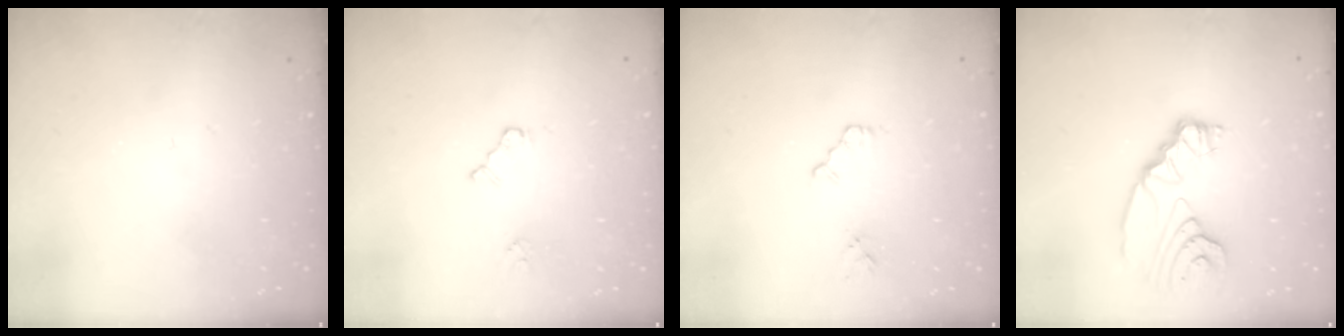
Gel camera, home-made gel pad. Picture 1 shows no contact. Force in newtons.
{"total": 2.6, "press": 2.6, "slide": 0.4}
{"total": 2.3, "press": 2.3, "slide": 0.4}
{"total": 9.8, "press": 9.7, "slide": 0.9}